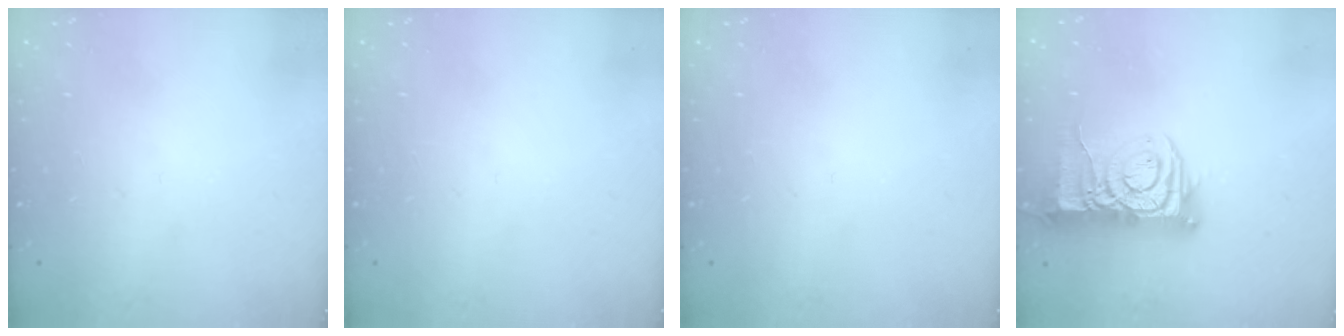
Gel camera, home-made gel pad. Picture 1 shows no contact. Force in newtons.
{"total": 0.0}
{"total": 0.0}
{"total": 11.3, "press": 11.2, "slide": 1.4}